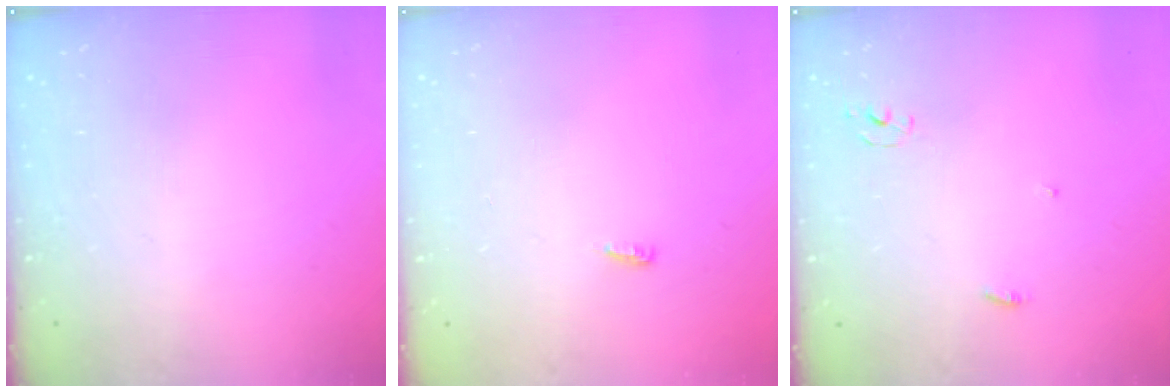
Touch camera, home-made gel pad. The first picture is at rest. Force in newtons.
{"total": 3.3, "press": 3.3, "slide": 0.8}
{"total": 2.3, "press": 2.3, "slide": 0.1}